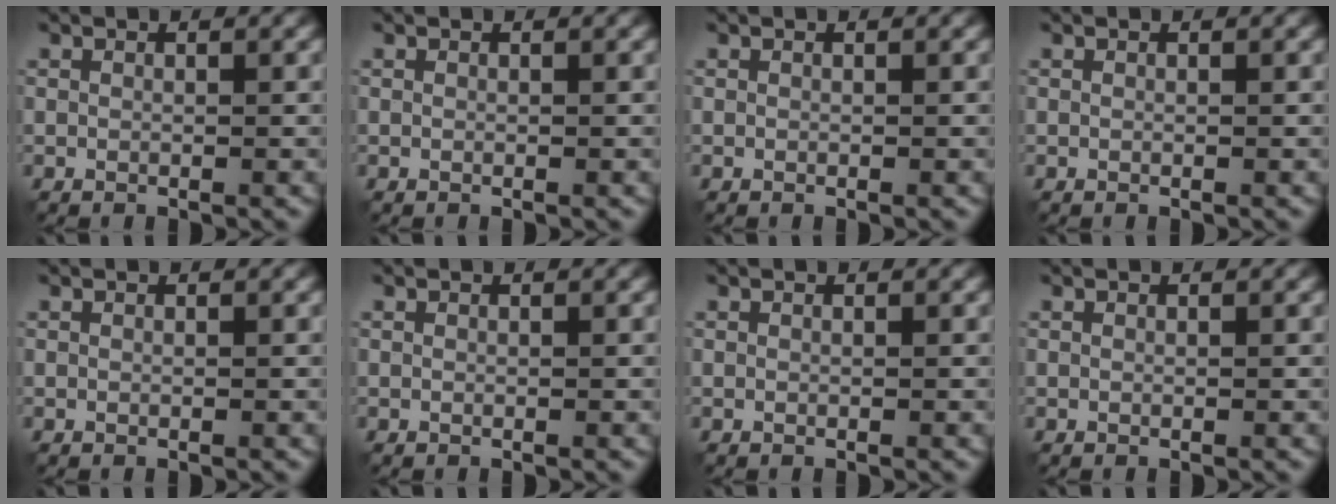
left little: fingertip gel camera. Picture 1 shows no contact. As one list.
[{"total": 0.0}, {"total": 0.0}, {"total": 0.0}, {"total": 0.0}, {"total": 0.0}, {"total": 0.0}, {"total": 0.0}]